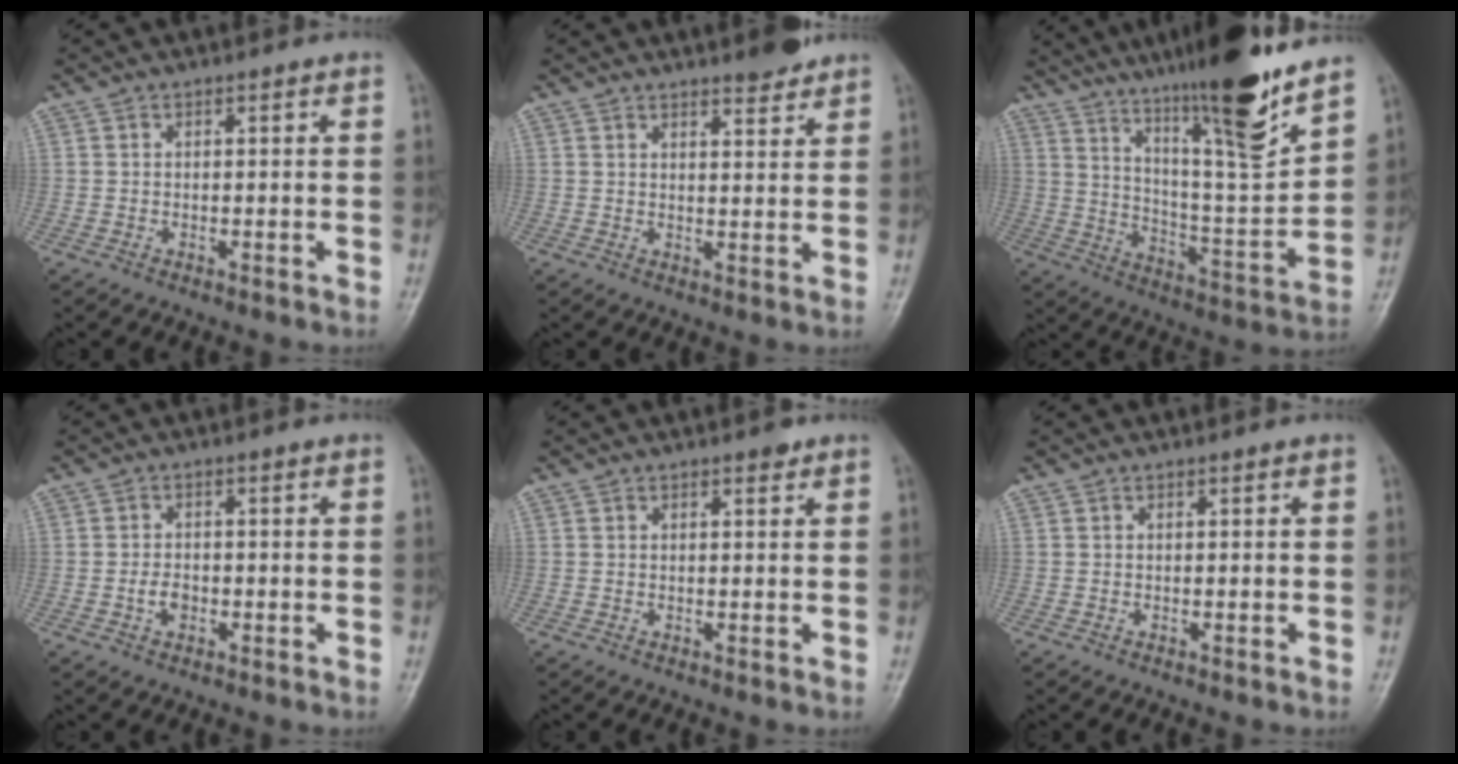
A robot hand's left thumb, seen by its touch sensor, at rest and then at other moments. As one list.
[{"total": 4.2, "force": [3.5, 1.0, 2.1], "torque": [-0.019, -0.026, 0.051]}, {"total": 20.5, "force": [14.9, 1.9, 14.0], "torque": [-0.194, -0.083, 0.251]}, {"total": 2.7, "force": [-0.8, 1.8, 1.8], "torque": [-0.028, 0.008, -0.016]}, {"total": 1.3, "force": [0.9, 0.5, 0.8], "torque": [-0.006, -0.004, 0.011]}, {"total": 0.0}]